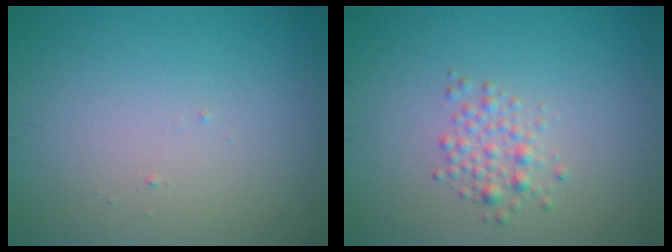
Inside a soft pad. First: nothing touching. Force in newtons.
{"total": 1.9, "press": 1.9, "slide": 0.1}